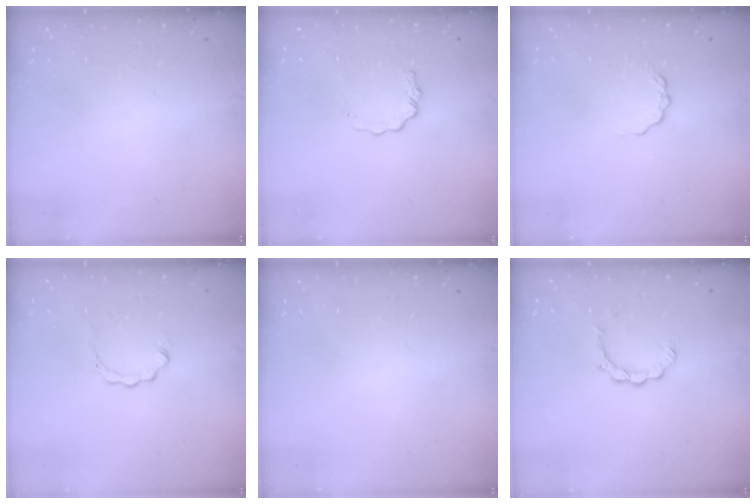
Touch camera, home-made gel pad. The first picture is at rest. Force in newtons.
{"total": 3.5, "press": 3.5, "slide": 0.3}
{"total": 3.2, "press": 3.2, "slide": 0.4}
{"total": 2.8, "press": 2.8, "slide": 0.2}
{"total": 0.0}
{"total": 4.1, "press": 4.1, "slide": 0.3}